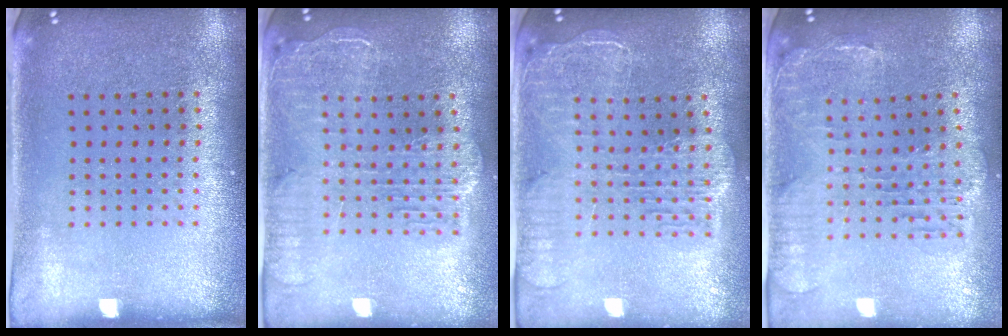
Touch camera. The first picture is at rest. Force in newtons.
{"total": 2.3, "press": 2.0, "slide": 1.1}
{"total": 2.4, "press": 2.1, "slide": 1.2}
{"total": 1.2, "press": 1.1, "slide": 0.4}